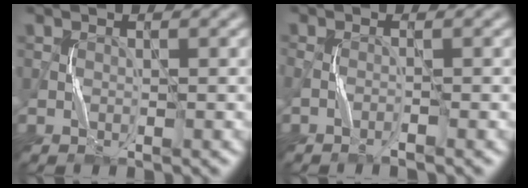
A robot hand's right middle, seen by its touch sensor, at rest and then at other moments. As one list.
[{"total": 1.1, "force": [-0.6, 0.1, 0.9], "torque": [-0.021, 0.003, -0.015]}]